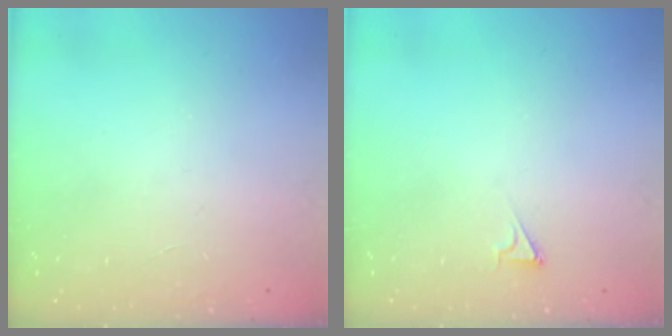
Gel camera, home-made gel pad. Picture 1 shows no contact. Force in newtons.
{"total": 2.1, "press": 2.1, "slide": 0.3}